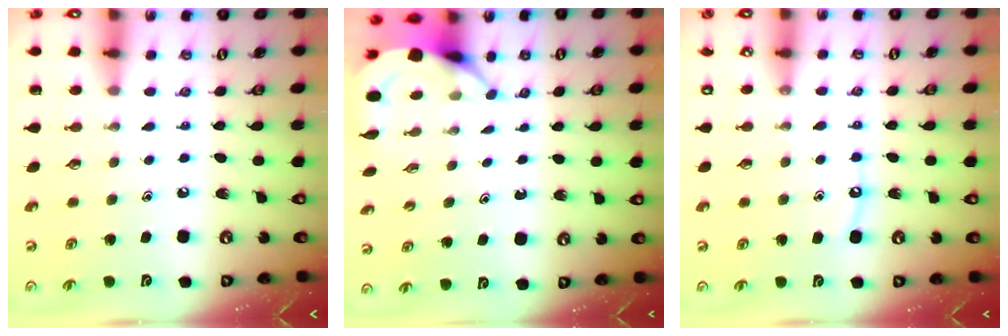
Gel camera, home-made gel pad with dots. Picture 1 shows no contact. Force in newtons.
{"total": 3.9, "press": 3.9, "slide": 0.1}
{"total": 4.9, "press": 4.8, "slide": 0.6}